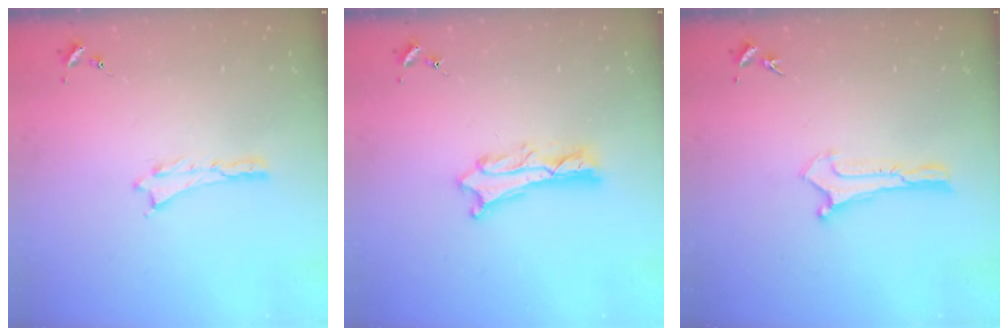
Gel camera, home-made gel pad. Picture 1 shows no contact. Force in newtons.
{"total": 2.6, "press": 2.6, "slide": 0.3}
{"total": 0.0}